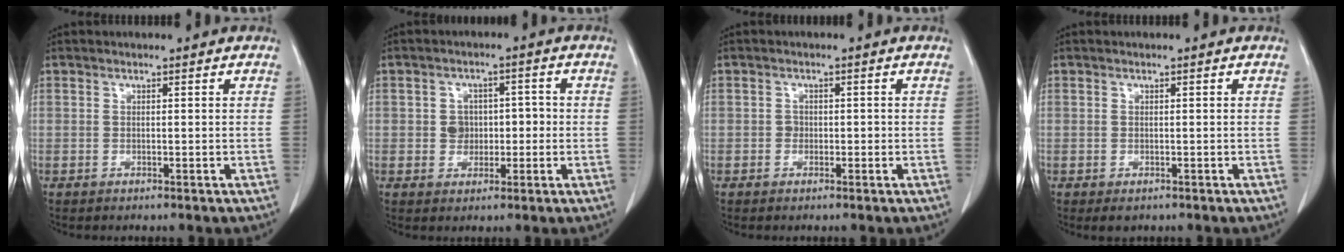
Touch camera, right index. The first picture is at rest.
{"total": 4.1, "force": [-0.4, 3.6, 1.9], "torque": [-0.022, 0.018, -0.004]}
{"total": 1.1, "force": [-0.3, 1.0, 0.4], "torque": [-0.005, 0.004, -0.005]}
{"total": 1.4, "force": [-0.8, 0.9, 0.6], "torque": [-0.008, 0.001, -0.004]}